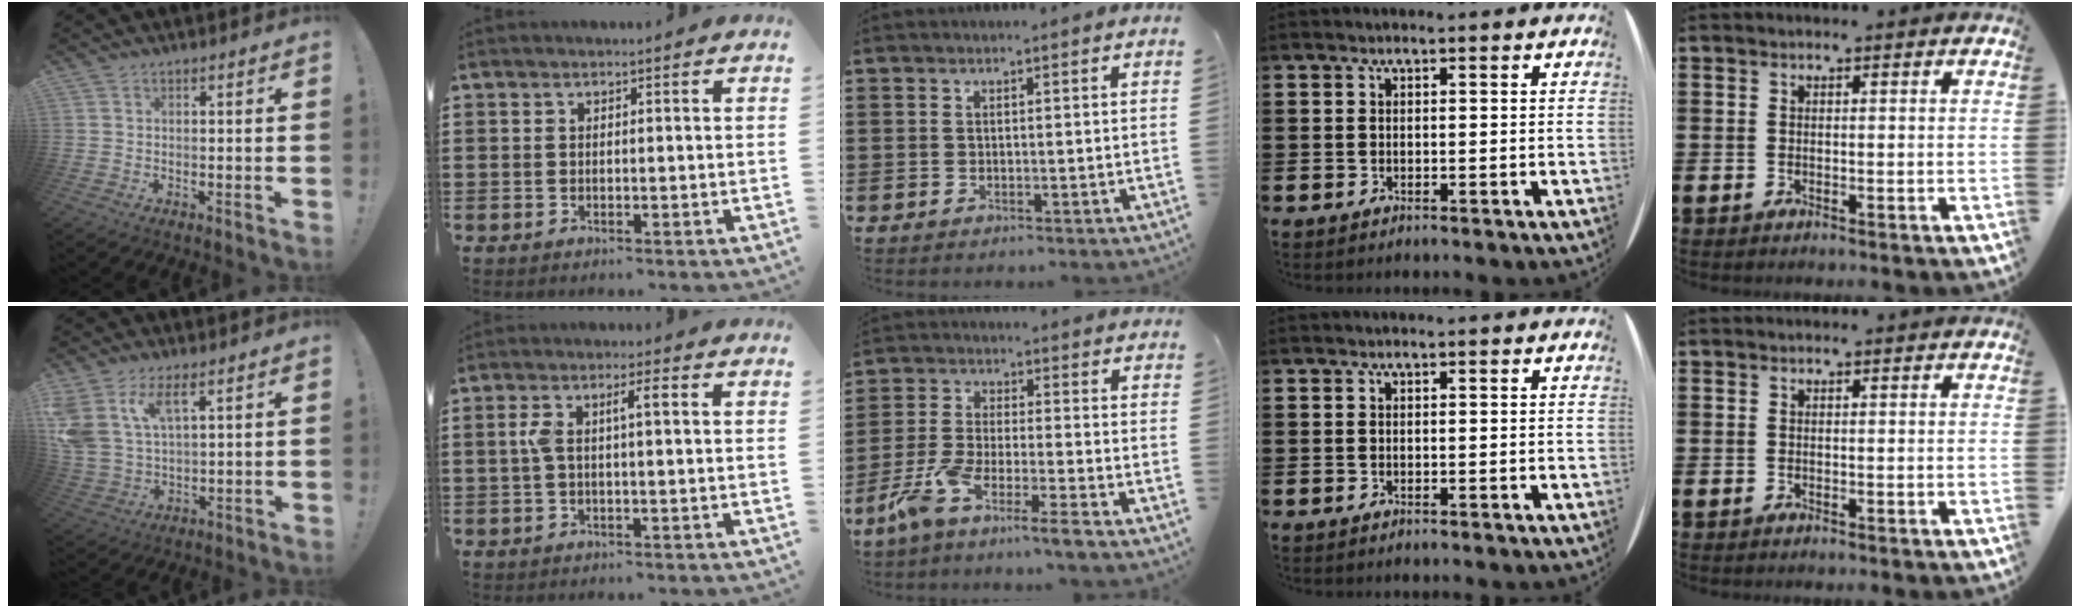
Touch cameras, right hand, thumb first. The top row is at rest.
{"thumb": {"total": 10.1, "force": [5.7, 4.9, 6.7], "torque": [-0.153, -0.019, 0.112]}, "index": {"total": 4.0, "force": [0.3, 0.9, 3.9], "torque": [-0.089, 0.003, -0.004]}, "middle": {"total": 7.2, "force": [-6.0, -0.4, 4.0], "torque": [-0.096, -0.014, -0.120]}}